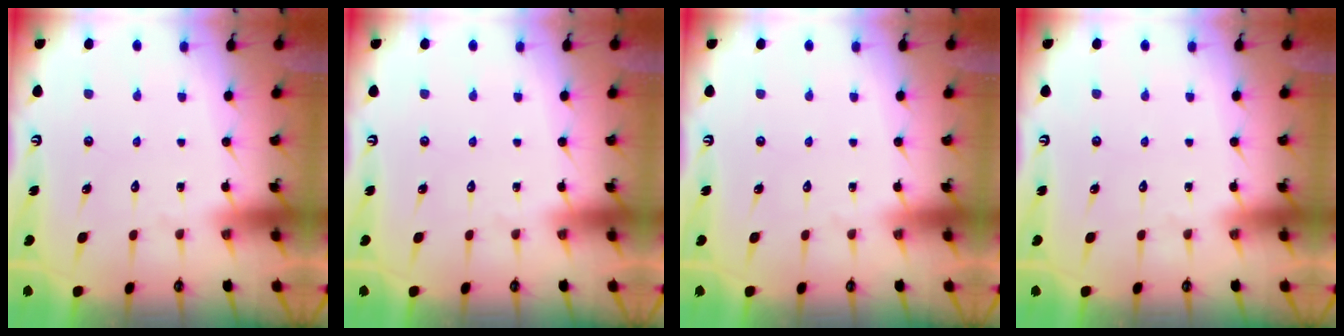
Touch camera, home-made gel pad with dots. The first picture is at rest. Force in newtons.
{"total": 0.0}
{"total": 0.0}
{"total": 0.0}